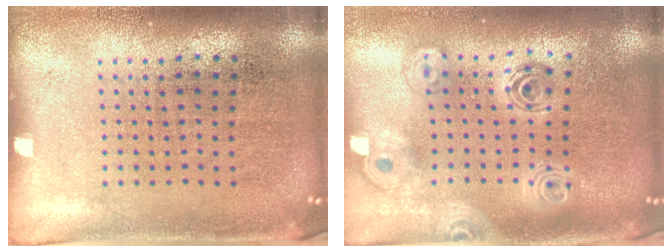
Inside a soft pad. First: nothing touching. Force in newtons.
{"total": 2.1, "press": 1.7, "slide": 1.3}